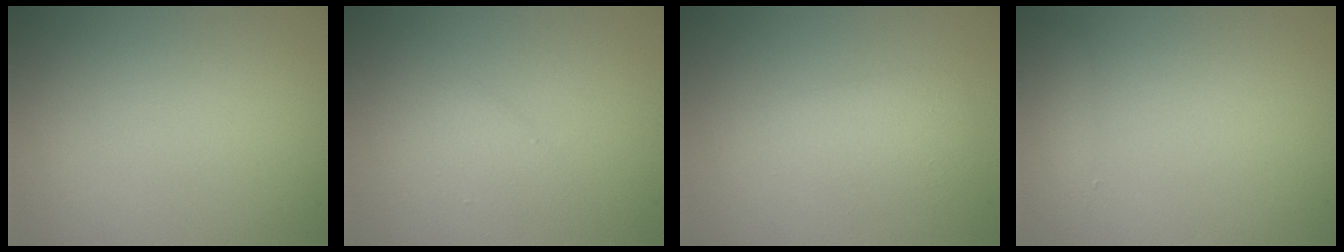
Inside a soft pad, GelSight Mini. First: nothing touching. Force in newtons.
{"total": 1.5, "press": 1.5, "slide": 0.1}
{"total": 2.5, "press": 2.5, "slide": 0.1}
{"total": 1.3, "press": 1.3, "slide": 0.1}